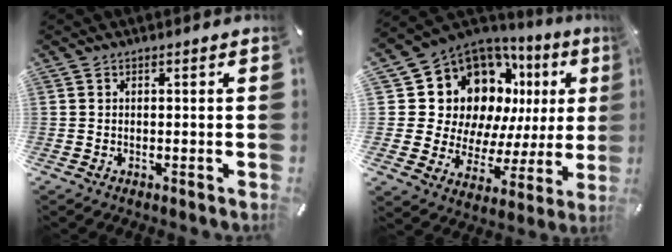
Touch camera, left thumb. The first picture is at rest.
{"total": 16.8, "force": [9.1, 12.1, 7.4], "torque": [-0.124, -0.090, 0.183]}